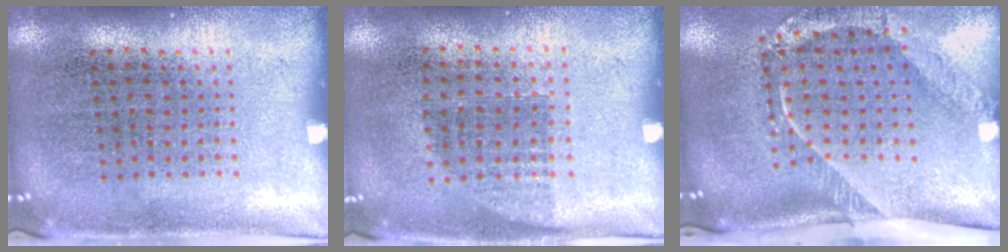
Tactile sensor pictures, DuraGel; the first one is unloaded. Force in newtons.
{"total": 0.7, "press": 0.6, "slide": 0.3}
{"total": 2.6, "press": 1.7, "slide": 1.9}